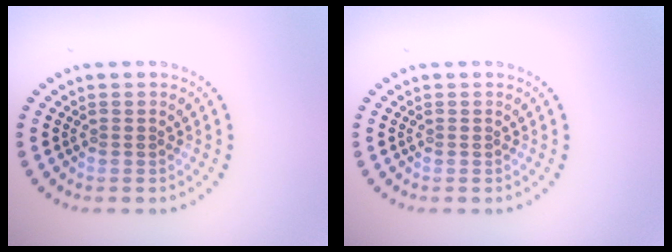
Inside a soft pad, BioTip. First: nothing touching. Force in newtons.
{"total": 0.0}